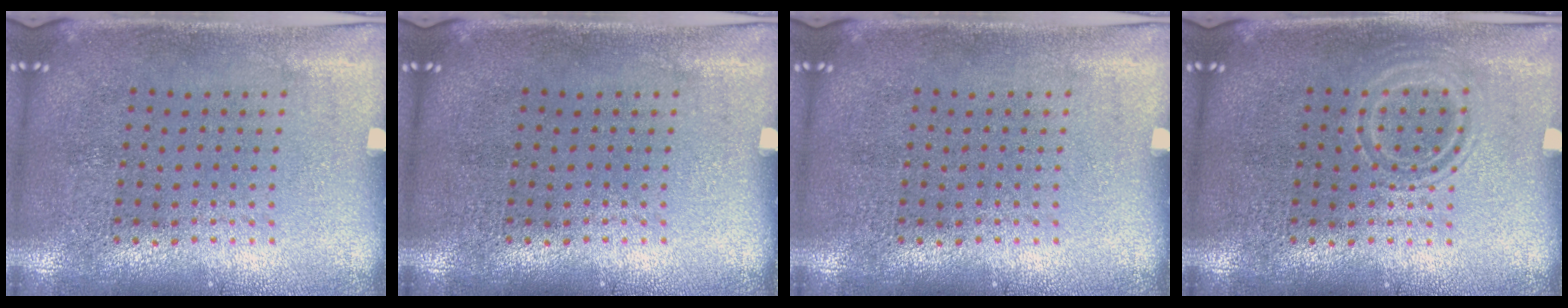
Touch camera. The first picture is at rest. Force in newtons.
{"total": 0.0}
{"total": 0.0}
{"total": 1.7, "press": 1.7, "slide": 0.2}